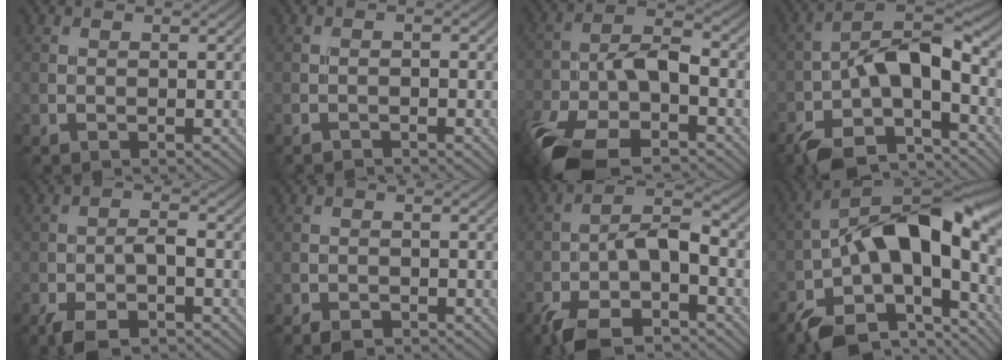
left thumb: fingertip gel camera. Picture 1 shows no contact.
{"total": 0.8, "force": [-0.8, 0.2, 0.3], "torque": [-0.004, 0.000, -0.016]}
{"total": 12.1, "force": [-6.6, 5.3, 8.6], "torque": [-0.178, -0.018, -0.131]}
{"total": 12.6, "force": [-5.6, 5.7, 9.7], "torque": [-0.174, -0.008, -0.112]}
{"total": 4.7, "force": [-2.7, 1.8, 3.5], "torque": [-0.066, -0.001, -0.056]}
{"total": 1.5, "force": [-1.3, 0.6, 0.6], "torque": [-0.008, -0.003, -0.025]}
{"total": 8.9, "force": [-4.9, 3.6, 6.6], "torque": [-0.120, -0.003, -0.095]}
{"total": 15.5, "force": [-5.7, 7.2, 12.5], "torque": [-0.197, -0.008, -0.109]}